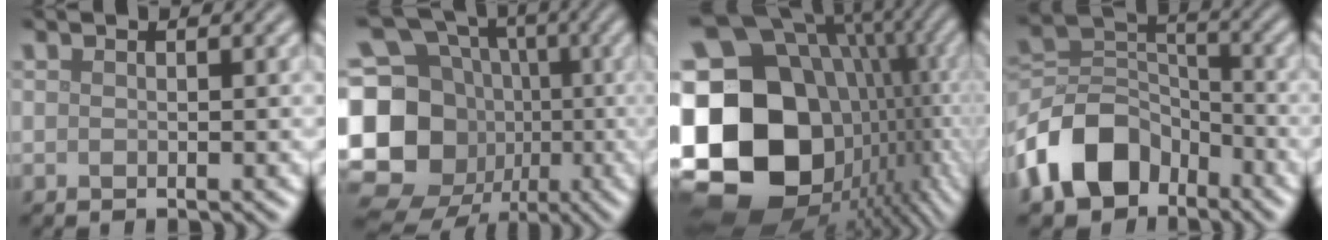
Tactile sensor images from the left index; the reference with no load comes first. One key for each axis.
{"total": 19.3, "fx": -3.3, "fy": 17.3, "fz": 8.0, "tx": -0.204, "ty": 0.006, "tz": -0.088}
{"total": 23.7, "fx": -3.4, "fy": 19.7, "fz": 12.7, "tx": -0.254, "ty": 0.001, "tz": -0.070}
{"total": 9.0, "fx": -5.1, "fy": 6.1, "fz": 4.4, "tx": -0.079, "ty": 0.002, "tz": -0.112}